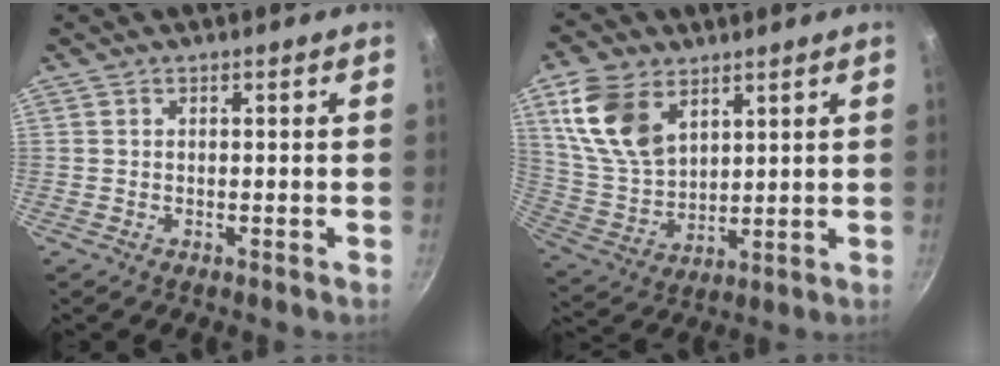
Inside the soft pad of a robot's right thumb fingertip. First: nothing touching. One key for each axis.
{"total": 14.1, "fx": 6.6, "fy": 8.9, "fz": 8.7, "tx": -0.151, "ty": -0.024, "tz": 0.141}